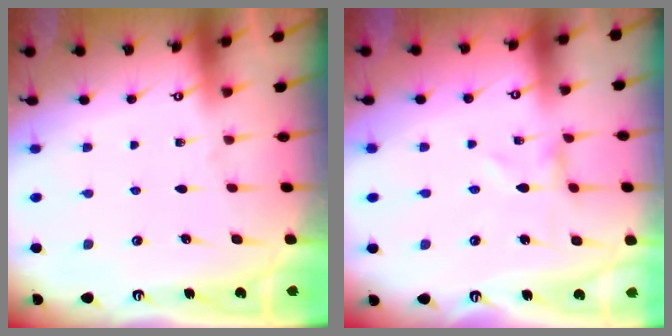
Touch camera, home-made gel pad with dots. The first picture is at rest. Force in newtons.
{"total": 0.9, "press": 0.9, "slide": 0.1}